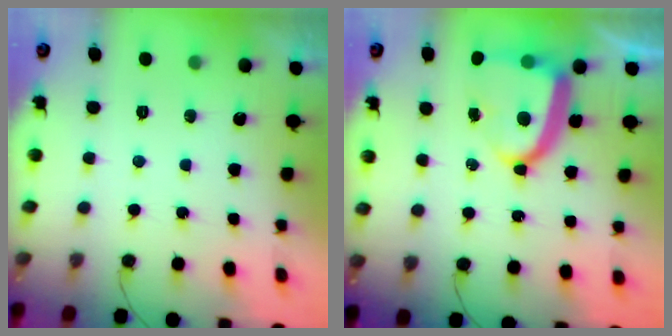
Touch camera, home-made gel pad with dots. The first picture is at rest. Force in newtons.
{"total": 14.7, "press": 14.6, "slide": 1.5}